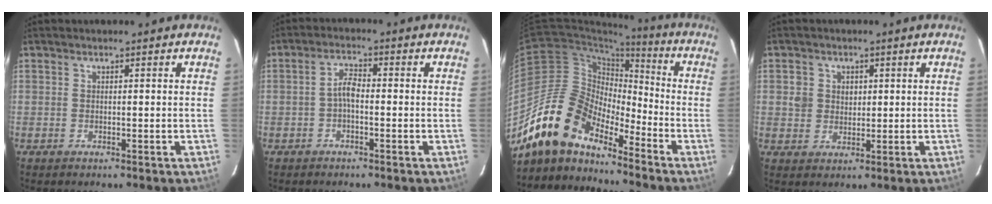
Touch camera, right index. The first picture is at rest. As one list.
[{"total": 2.8, "force": [-1.0, 1.1, 2.4], "torque": [-0.050, 0.011, -0.021]}, {"total": 15.7, "force": [-13.0, 5.8, 6.7], "torque": [-0.121, 0.009, -0.250]}, {"total": 3.9, "force": [0.6, 3.7, 1.1], "torque": [-0.018, 0.011, 0.011]}]